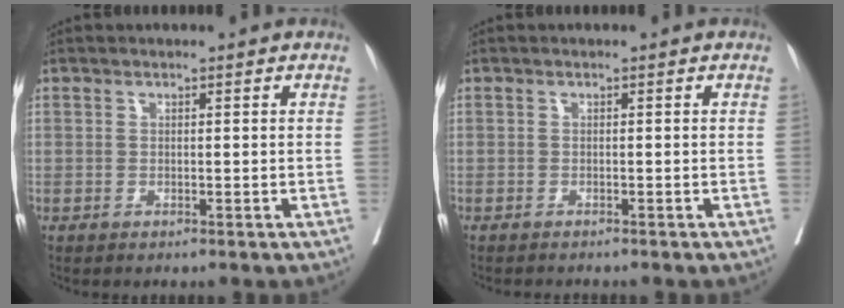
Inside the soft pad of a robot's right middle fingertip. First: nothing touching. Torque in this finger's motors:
{"motor_torque": [-0.11, -0.10, 0.05, 0.01]}